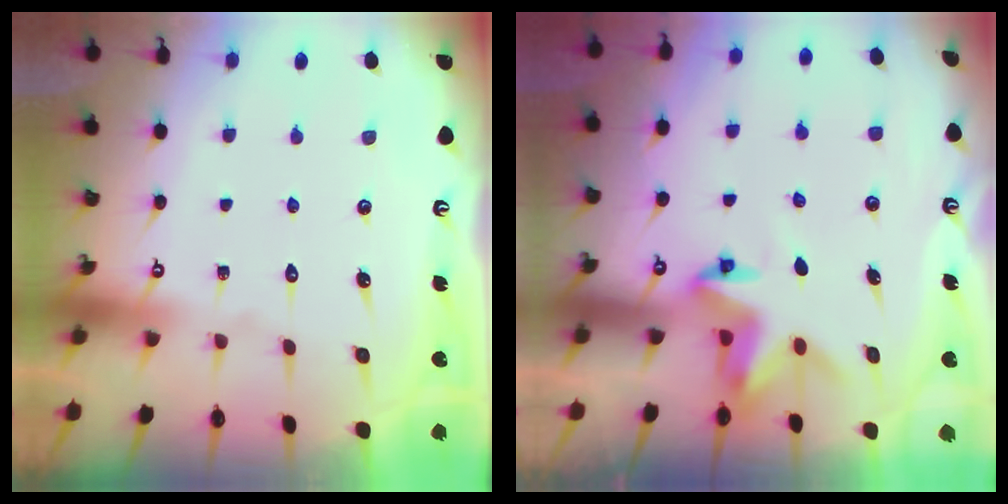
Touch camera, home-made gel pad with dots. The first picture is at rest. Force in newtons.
{"total": 4.0, "press": 4.0, "slide": 0.5}